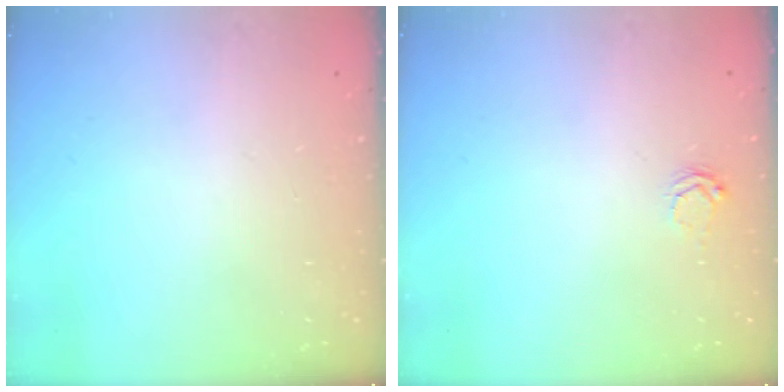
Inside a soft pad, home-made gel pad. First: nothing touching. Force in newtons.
{"total": 3.5, "press": 3.5, "slide": 0.5}